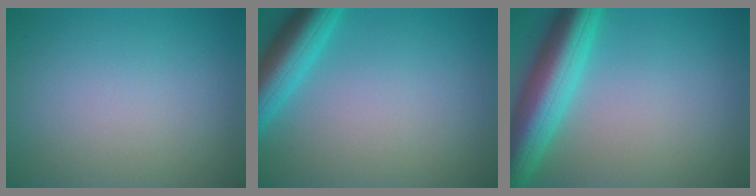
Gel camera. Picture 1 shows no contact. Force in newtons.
{"total": 5.5, "press": 5.5, "slide": 0.3}
{"total": 8.3, "press": 8.2, "slide": 0.4}